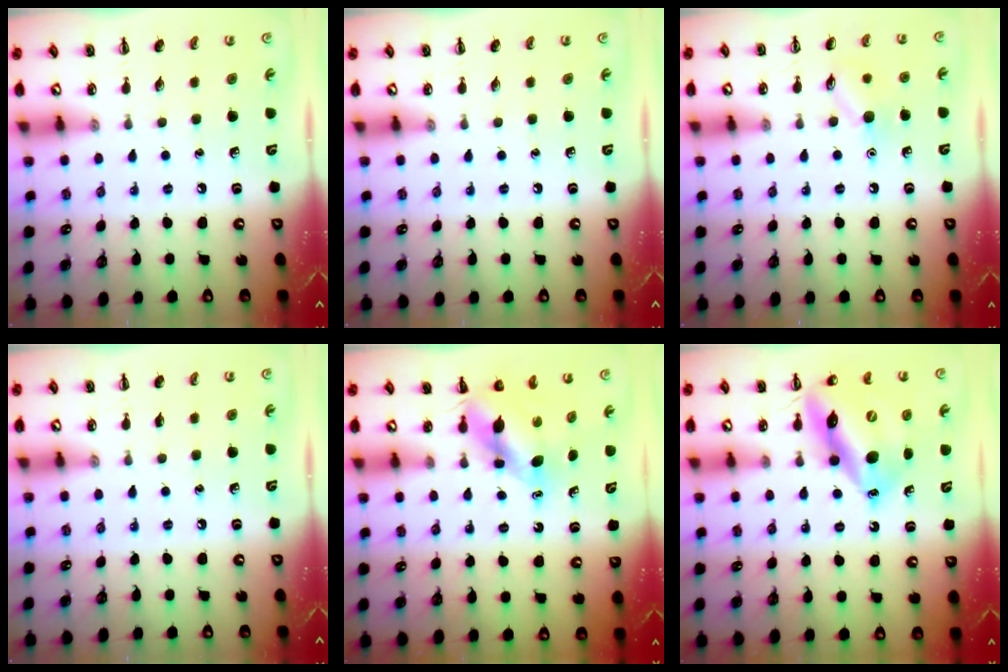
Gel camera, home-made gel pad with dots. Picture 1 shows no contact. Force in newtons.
{"total": 0.0}
{"total": 8.3, "press": 8.3, "slide": 1.1}
{"total": 0.0}
{"total": 5.6, "press": 5.6, "slide": 0.3}
{"total": 15.8, "press": 15.1, "slide": 4.5}